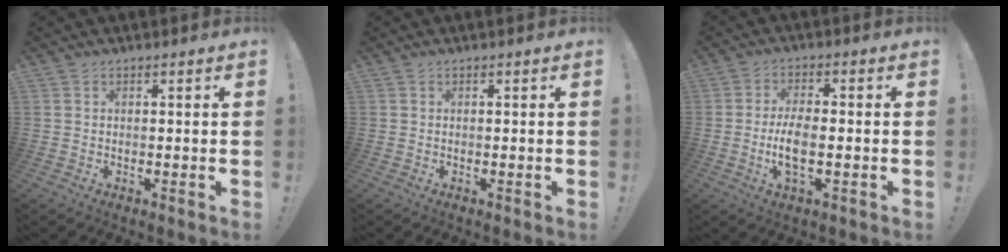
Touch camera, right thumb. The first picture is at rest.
{"total": 0.0}
{"total": 7.4, "force": [-1.3, 2.3, 6.9], "torque": [-0.143, -0.005, -0.025]}